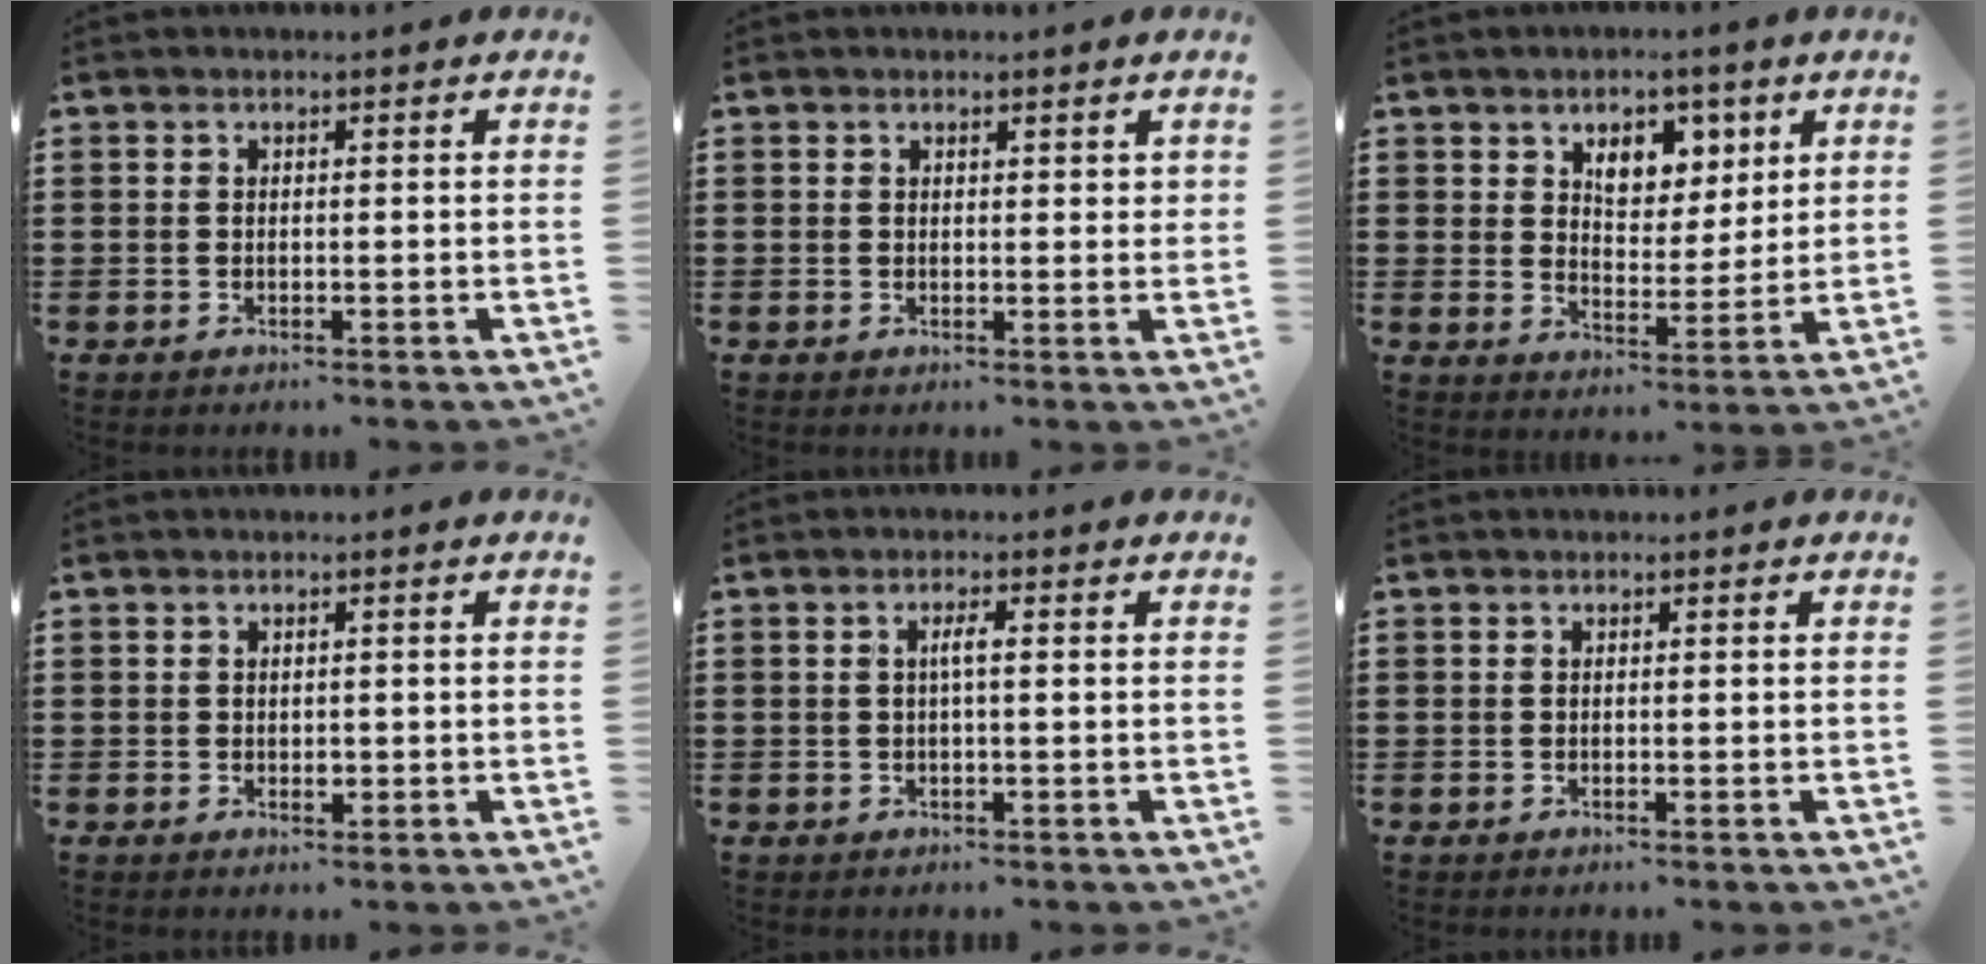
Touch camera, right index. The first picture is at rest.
{"total": 0.9, "force": [0.7, 0.4, 0.4], "torque": [-0.001, 0.000, 0.011]}
{"total": 6.2, "force": [3.5, 4.1, 3.0], "torque": [-0.056, 0.002, 0.058]}
{"total": 1.1, "force": [-0.1, 0.7, 0.8], "torque": [-0.015, 0.003, -0.002]}
{"total": 1.9, "force": [-0.1, 0.1, 1.9], "torque": [-0.037, 0.000, -0.004]}
{"total": 0.0}